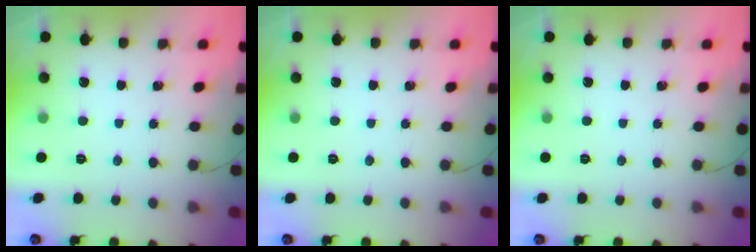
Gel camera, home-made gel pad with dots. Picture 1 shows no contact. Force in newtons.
{"total": 0.0}
{"total": 0.0}